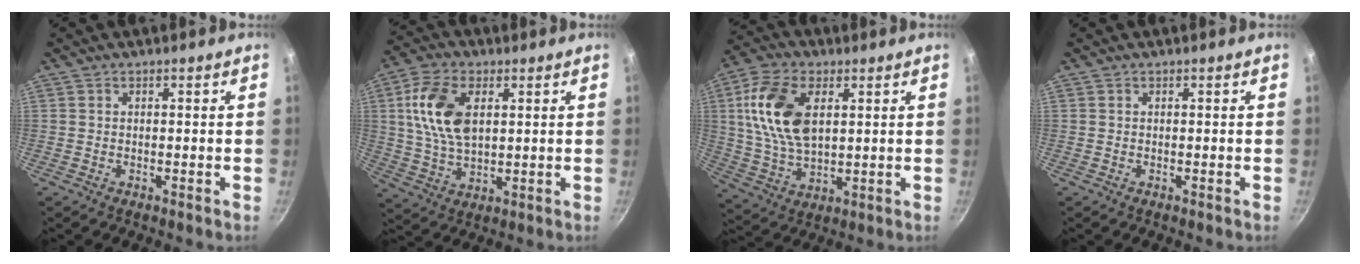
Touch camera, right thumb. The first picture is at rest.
{"total": 12.9, "force": [3.2, 7.5, 9.9], "torque": [-0.179, -0.003, 0.059]}
{"total": 15.2, "force": [3.8, 8.9, 11.8], "torque": [-0.216, -0.007, 0.073]}
{"total": 0.0}